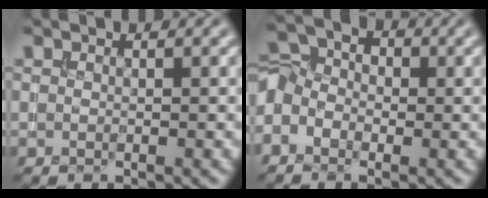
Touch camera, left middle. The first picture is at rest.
{"total": 5.0, "force": [-1.6, 3.8, 2.8], "torque": [-0.051, 0.014, -0.039]}